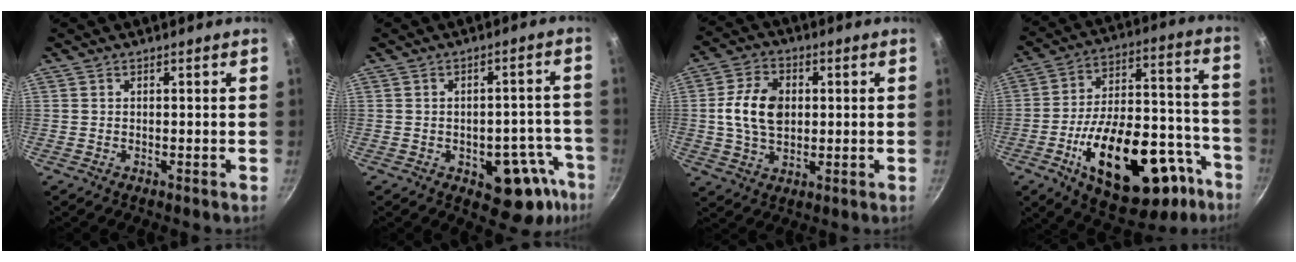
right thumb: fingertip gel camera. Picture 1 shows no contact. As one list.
[{"total": 12.6, "force": [-5.5, 7.0, 8.9], "torque": [-0.033, 0.036, -0.062]}, {"total": 10.3, "force": [0.9, 7.0, 7.6], "torque": [-0.128, 0.008, 0.009]}, {"total": 29.8, "force": [-13.2, 15.1, 22.0], "torque": [-0.283, 0.078, -0.179]}]